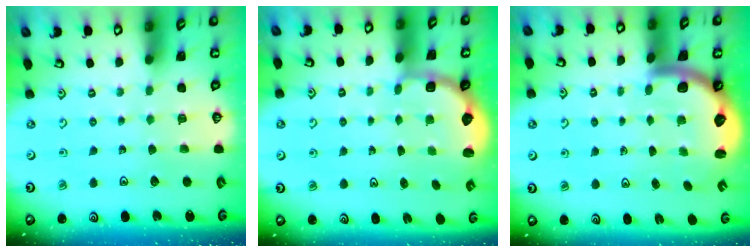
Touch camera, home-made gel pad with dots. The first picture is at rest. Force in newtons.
{"total": 2.8, "press": 2.1, "slide": 1.8}
{"total": 2.8, "press": 2.8, "slide": 0.5}